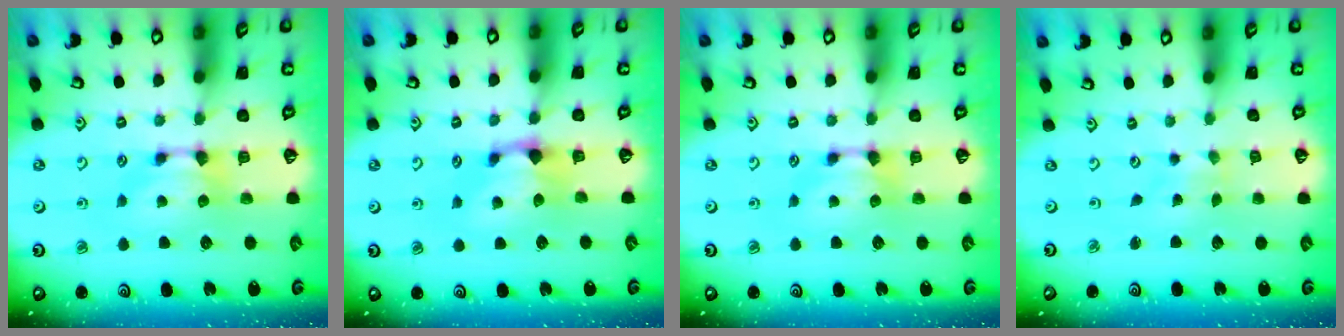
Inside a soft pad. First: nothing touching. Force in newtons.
{"total": 1.0, "press": 0.2, "slide": 0.9}
{"total": 0.0}
{"total": 5.1, "press": 5.1, "slide": 0.4}